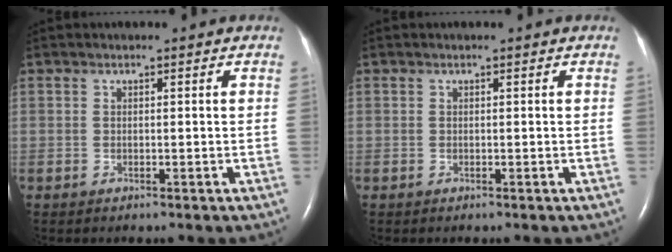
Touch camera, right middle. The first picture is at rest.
{"total": 0.0}